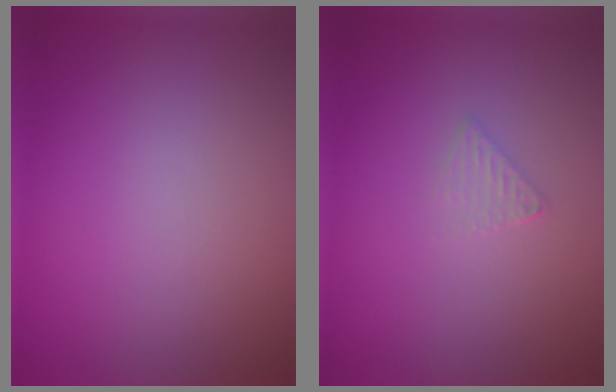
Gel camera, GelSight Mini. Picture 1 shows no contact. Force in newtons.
{"total": 1.0, "press": 1.0, "slide": 0.1}